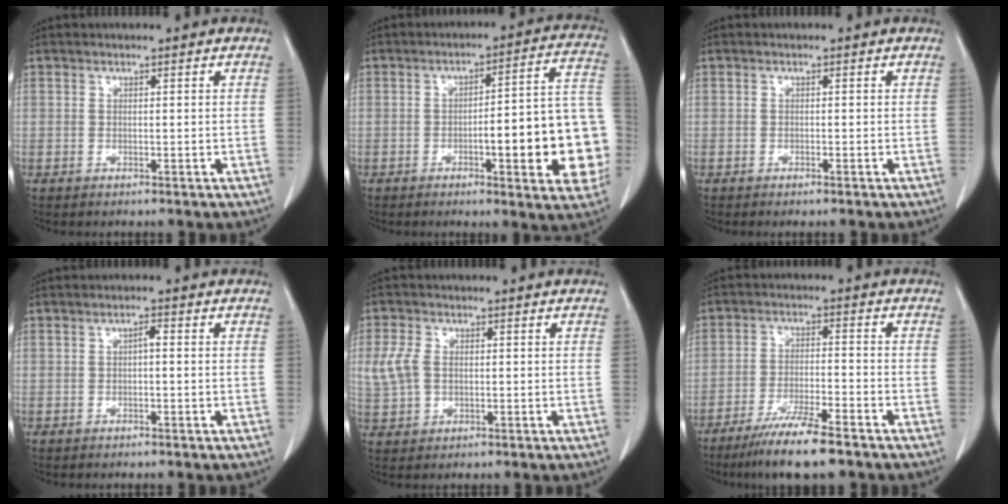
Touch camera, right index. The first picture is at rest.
{"total": 16.3, "force": [-3.5, 2.8, 15.7], "torque": [-0.142, 0.033, -0.038]}
{"total": 0.7, "force": [-0.6, 0.0, 0.4], "torque": [-0.013, -0.002, -0.008]}
{"total": 1.1, "force": [-0.1, 0.3, 1.1], "torque": [-0.017, 0.004, -0.001]}
{"total": 4.8, "force": [0.3, 3.3, 3.5], "torque": [-0.097, 0.007, 0.009]}
{"total": 9.7, "force": [-7.3, 0.6, 6.3], "torque": [-0.108, -0.025, -0.125]}